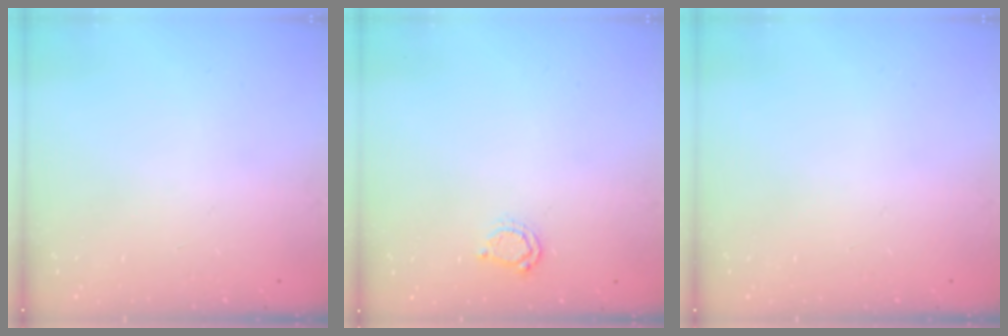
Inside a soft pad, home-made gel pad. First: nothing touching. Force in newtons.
{"total": 4.3, "press": 4.3, "slide": 0.6}
{"total": 0.0}